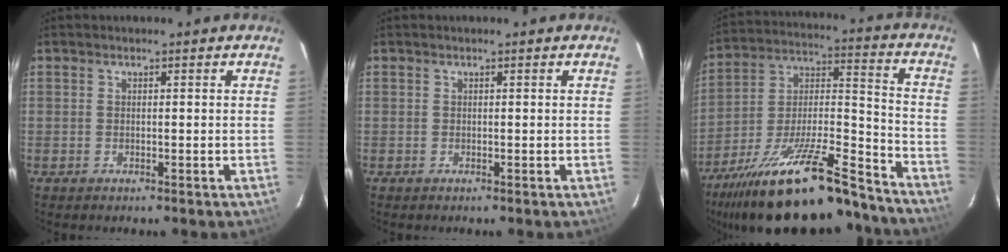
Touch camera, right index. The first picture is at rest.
{"total": 0.0}
{"total": 26.9, "force": [-21.1, 6.5, 15.5], "torque": [-0.263, -0.010, -0.320]}